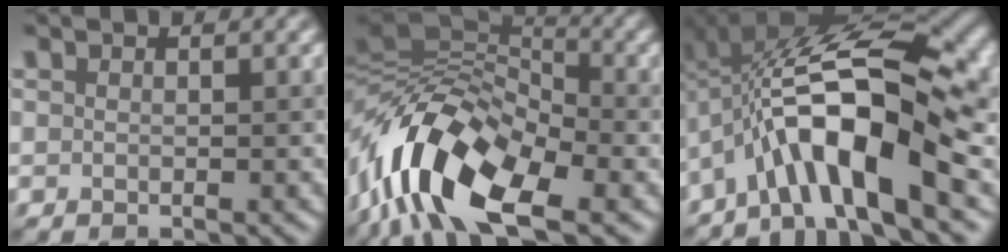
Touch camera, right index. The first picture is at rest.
{"total": 13.3, "force": [-5.0, 6.7, 10.4], "torque": [-0.192, 0.020, -0.105]}
{"total": 13.4, "force": [-2.8, 4.5, 12.3], "torque": [-0.202, 0.026, -0.053]}